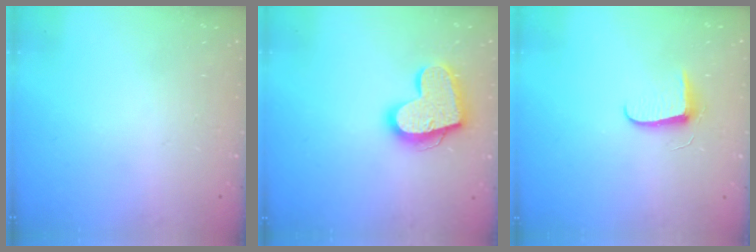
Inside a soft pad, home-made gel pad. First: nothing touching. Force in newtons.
{"total": 17.9, "press": 17.9, "slide": 1.3}
{"total": 6.2, "press": 6.2, "slide": 0.8}